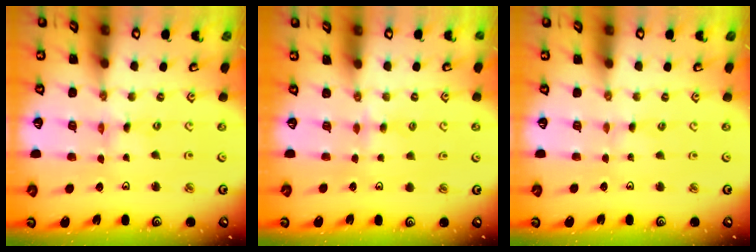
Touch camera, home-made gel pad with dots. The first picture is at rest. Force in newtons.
{"total": 3.4, "press": 3.4, "slide": 0.7}
{"total": 0.0}